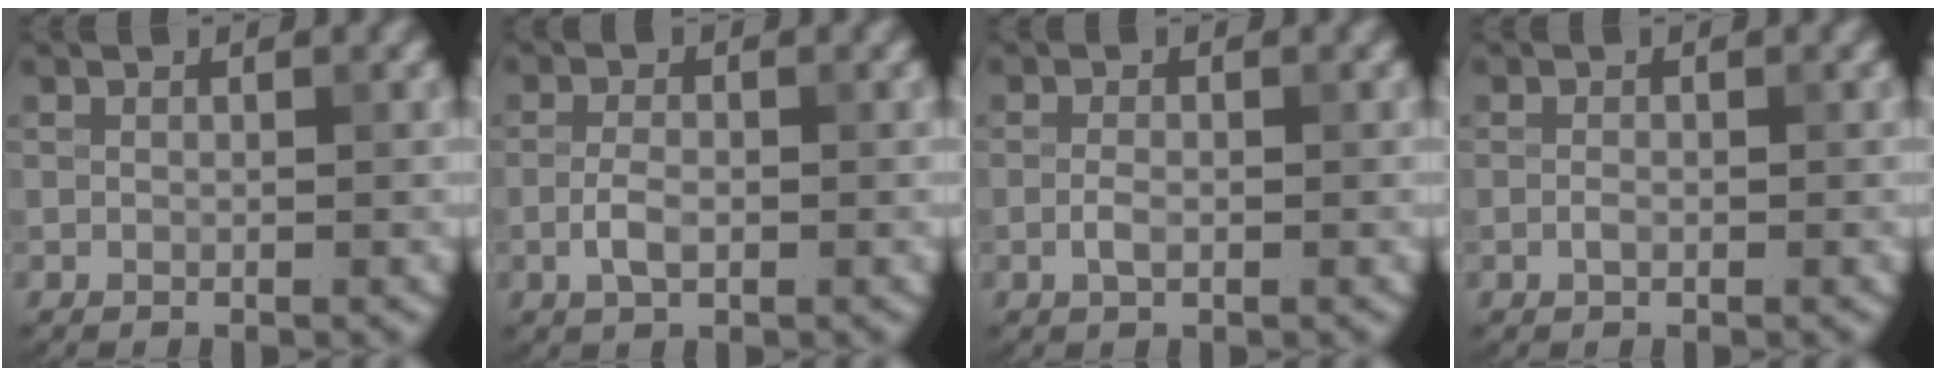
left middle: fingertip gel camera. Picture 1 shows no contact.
{"total": 2.1, "force": [-0.6, 1.0, 1.8], "torque": [-0.038, 0.000, -0.016]}
{"total": 1.3, "force": [-0.4, 0.6, 1.1], "torque": [-0.025, -0.001, -0.011]}
{"total": 0.7, "force": [-0.3, 0.4, 0.5], "torque": [-0.012, 0.000, -0.006]}